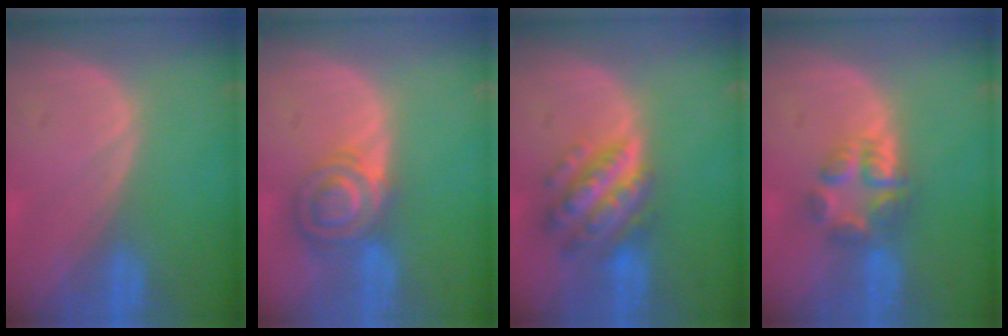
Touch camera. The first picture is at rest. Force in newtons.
{"total": 7.3, "press": 6.1, "slide": 4.0}
{"total": 7.7, "press": 7.7, "slide": 0.4}
{"total": 5.9, "press": 5.3, "slide": 2.5}